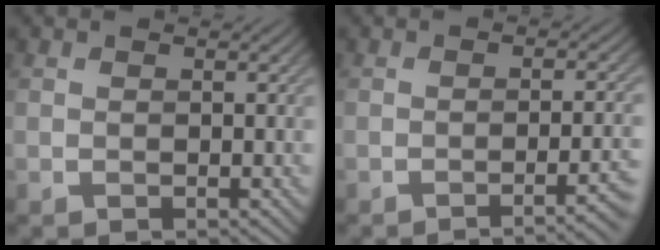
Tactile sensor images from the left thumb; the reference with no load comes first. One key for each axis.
{"total": 5.0, "fx": -2.6, "fy": 0.9, "fz": 4.2, "tx": -0.048, "ty": 0.008, "tz": -0.039}